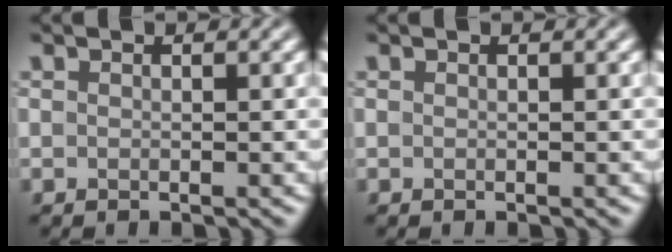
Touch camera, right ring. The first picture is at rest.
{"total": 0.0}